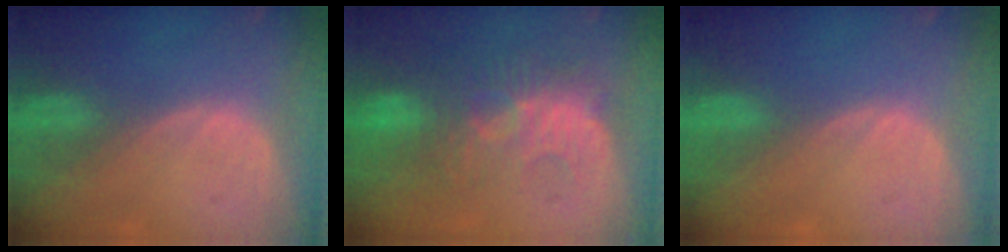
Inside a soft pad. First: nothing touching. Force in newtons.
{"total": 9.2, "press": 8.8, "slide": 2.8}
{"total": 0.0}